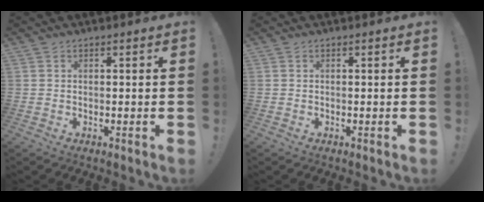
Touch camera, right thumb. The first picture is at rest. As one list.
[{"total": 0.0}]